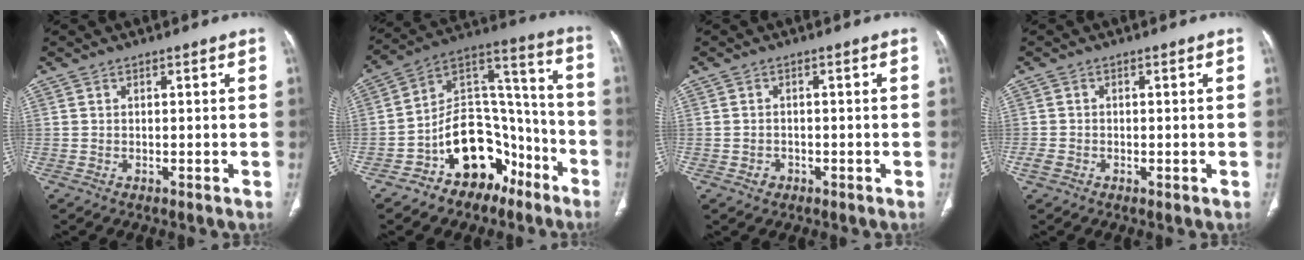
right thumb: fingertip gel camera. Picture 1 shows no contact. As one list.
[{"total": 18.0, "force": [-9.4, 12.0, 9.5], "torque": [-0.092, 0.110, -0.152]}, {"total": 1.7, "force": [-0.8, 1.4, 0.5], "torque": [-0.005, 0.009, -0.009]}, {"total": 2.2, "force": [-0.9, 1.5, 1.3], "torque": [-0.026, 0.003, -0.015]}]